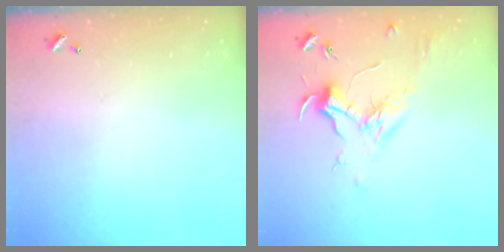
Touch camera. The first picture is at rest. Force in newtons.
{"total": 1.8, "press": 1.6, "slide": 0.6}